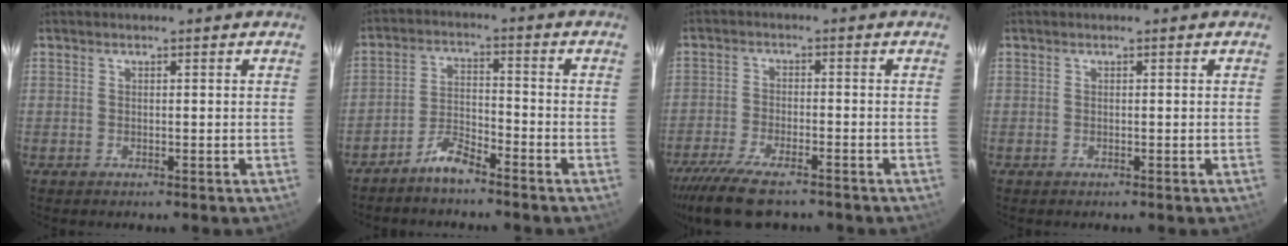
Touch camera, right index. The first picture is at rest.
{"total": 5.2, "force": [-4.5, 1.1, 2.3], "torque": [-0.057, 0.012, -0.088]}
{"total": 11.7, "force": [-9.3, 3.3, 6.3], "torque": [-0.153, -0.036, -0.167]}
{"total": 0.0}